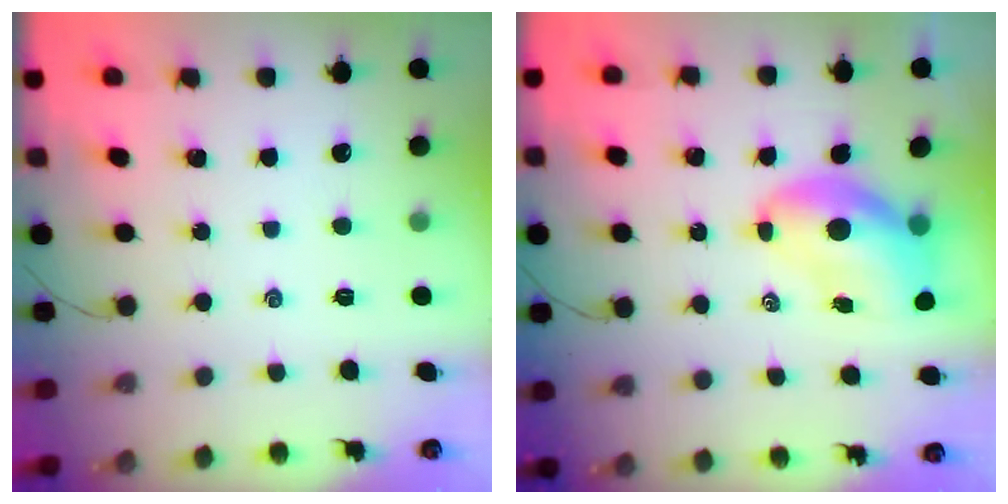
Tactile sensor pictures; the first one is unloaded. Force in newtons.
{"total": 9.1, "press": 8.7, "slide": 2.5}